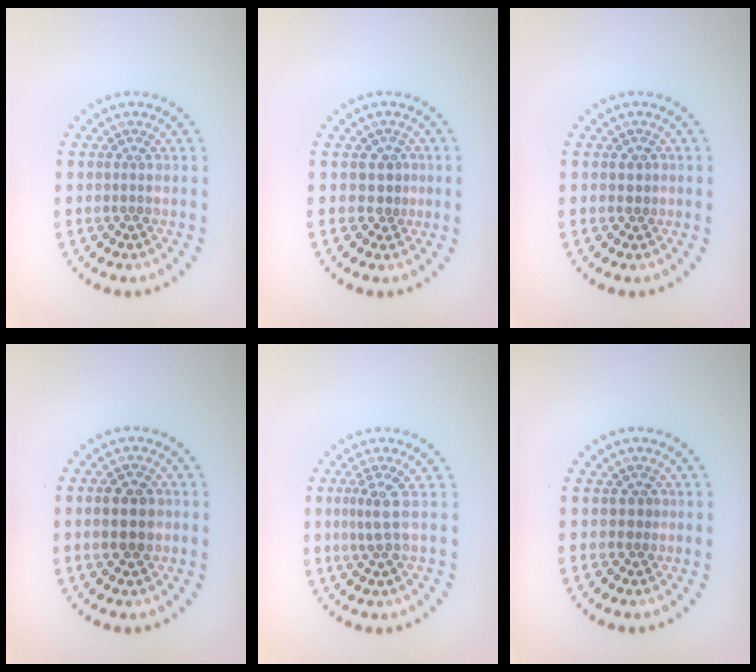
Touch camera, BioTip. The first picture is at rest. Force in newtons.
{"total": 1.5, "press": 1.3, "slide": 0.8}
{"total": 0.9, "press": 0.8, "slide": 0.1}
{"total": 3.6, "press": 3.6, "slide": 0.1}
{"total": 1.8, "press": 1.4, "slide": 1.2}
{"total": 0.8, "press": 0.6, "slide": 0.6}